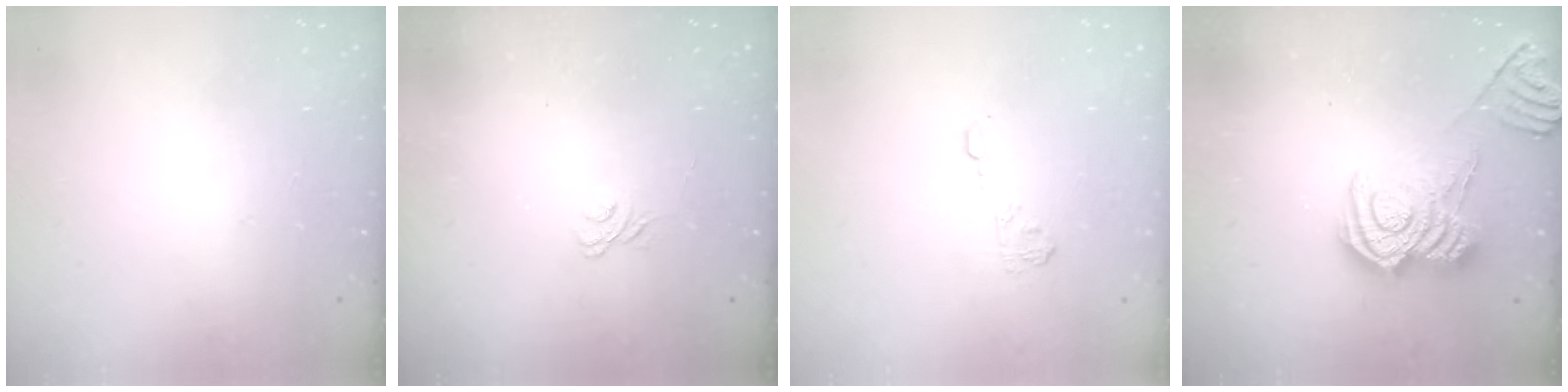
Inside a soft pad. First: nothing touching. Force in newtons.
{"total": 1.9, "press": 1.5, "slide": 1.1}
{"total": 5.2, "press": 4.9, "slide": 1.5}
{"total": 12.7, "press": 12.6, "slide": 0.7}